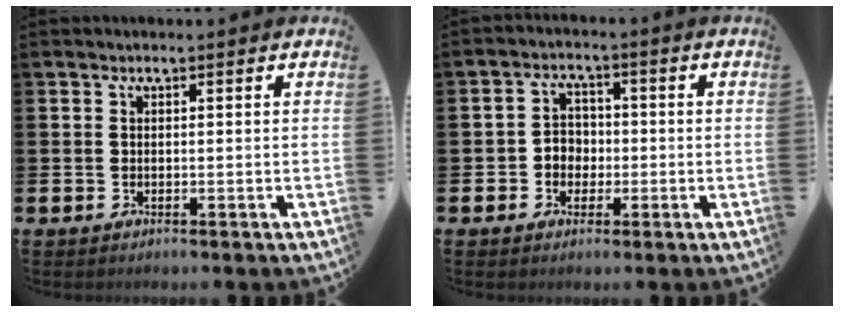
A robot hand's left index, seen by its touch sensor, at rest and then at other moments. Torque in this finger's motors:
{"motor_torque": [0.15, 0.05, 0.09, 0.04]}